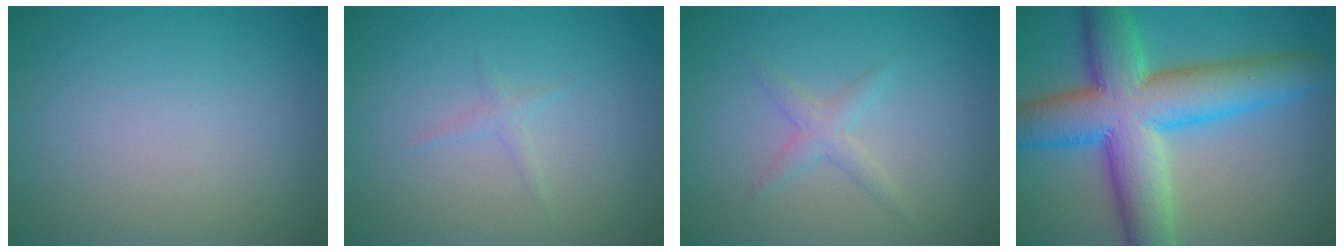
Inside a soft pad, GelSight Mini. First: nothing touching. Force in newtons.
{"total": 0.8, "press": 0.8, "slide": 0.0}
{"total": 1.6, "press": 1.6, "slide": 0.0}
{"total": 11.9, "press": 11.9, "slide": 0.5}